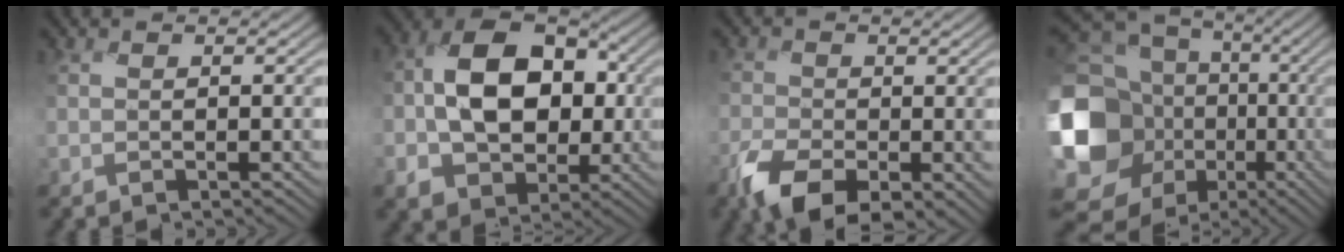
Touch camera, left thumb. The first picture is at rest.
{"total": 11.9, "force": [-0.4, 8.7, 8.1], "torque": [-0.151, 0.004, -0.011]}
{"total": 6.4, "force": [-3.6, 3.6, 3.9], "torque": [-0.079, -0.017, -0.075]}
{"total": 18.0, "force": [-2.5, 15.0, 9.6], "torque": [-0.261, -0.021, -0.033]}